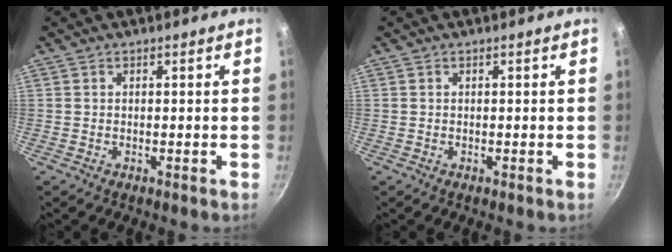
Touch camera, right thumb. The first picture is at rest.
{"total": 0.0}